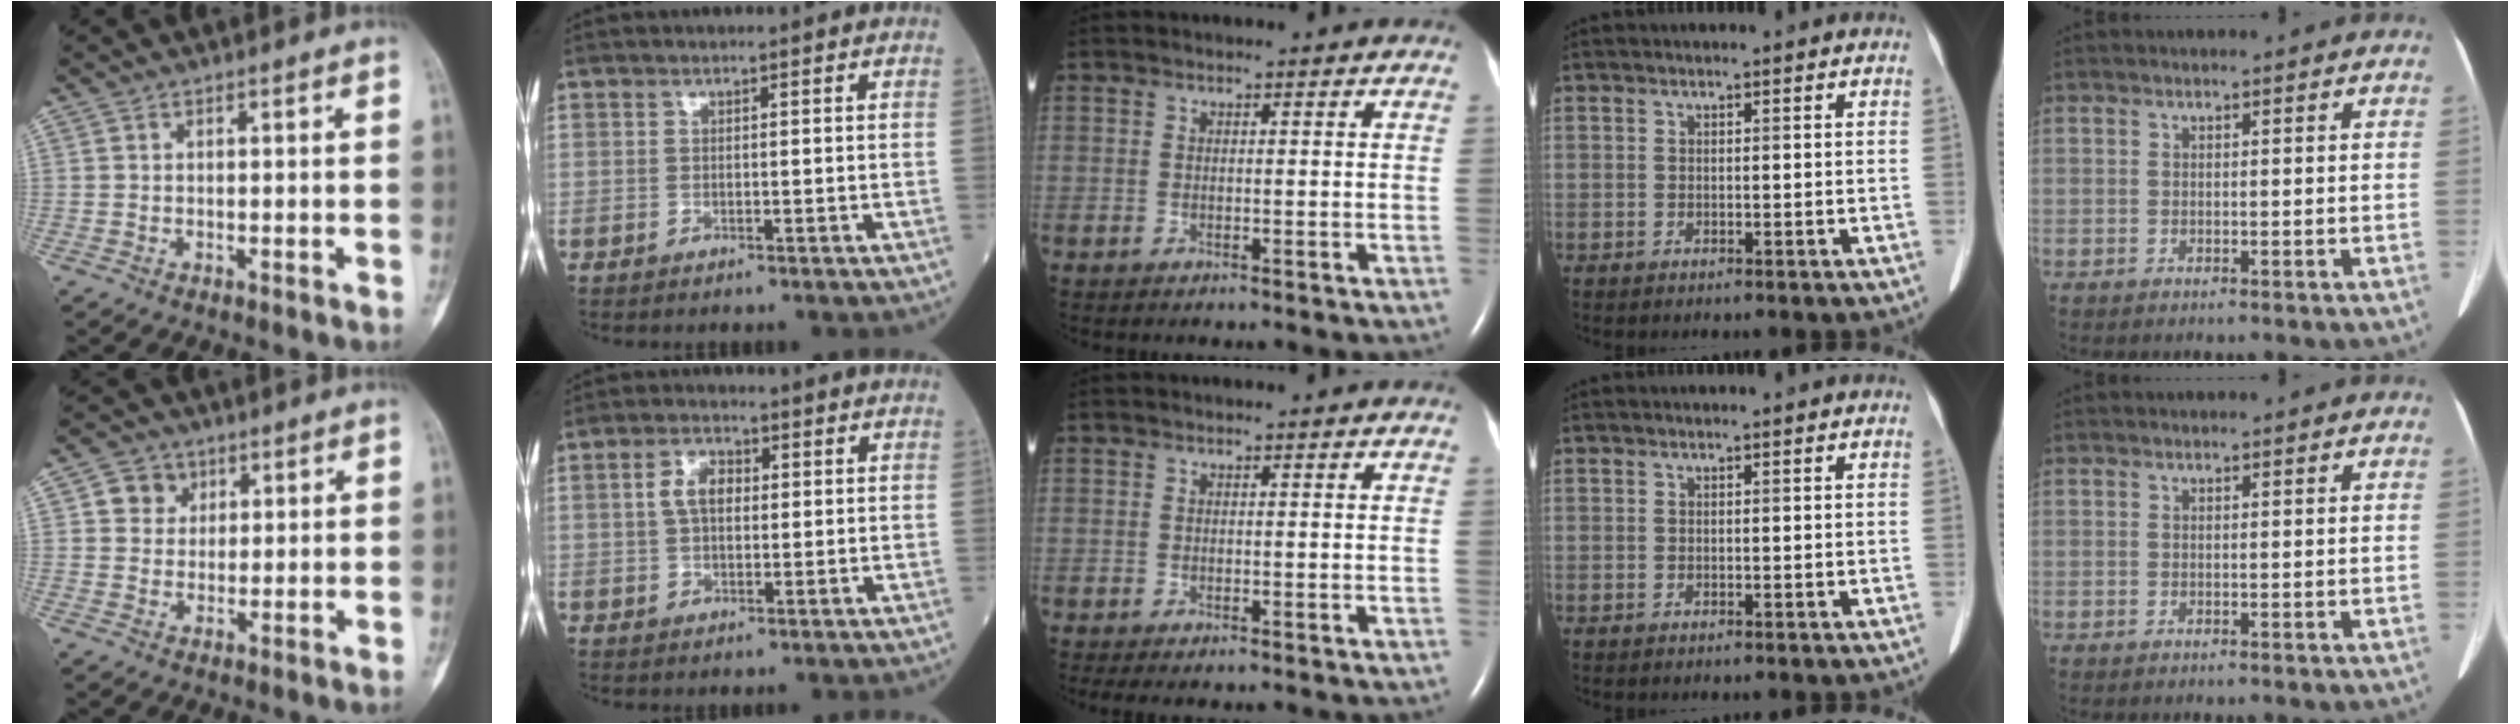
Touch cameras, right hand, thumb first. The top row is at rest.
{"thumb": {"total": 4.9, "force": [1.8, 4.3, 1.2], "torque": [0.006, -0.002, 0.028]}, "index": {"total": 4.4, "force": [0.7, 2.6, 3.4], "torque": [-0.069, 0.013, 0.012]}, "middle": {"total": 0.9, "force": [-0.6, 0.2, 0.7], "torque": [-0.013, -0.005, -0.007]}}